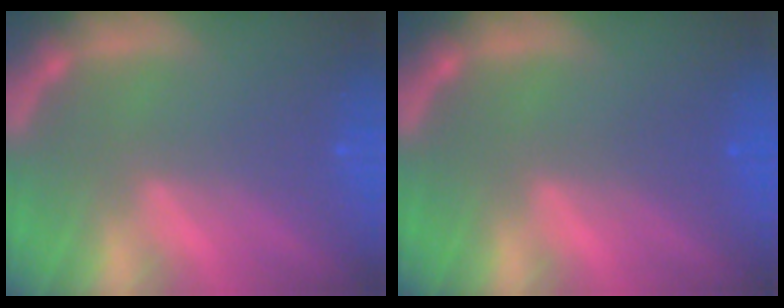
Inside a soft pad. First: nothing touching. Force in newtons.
{"total": 1.0}